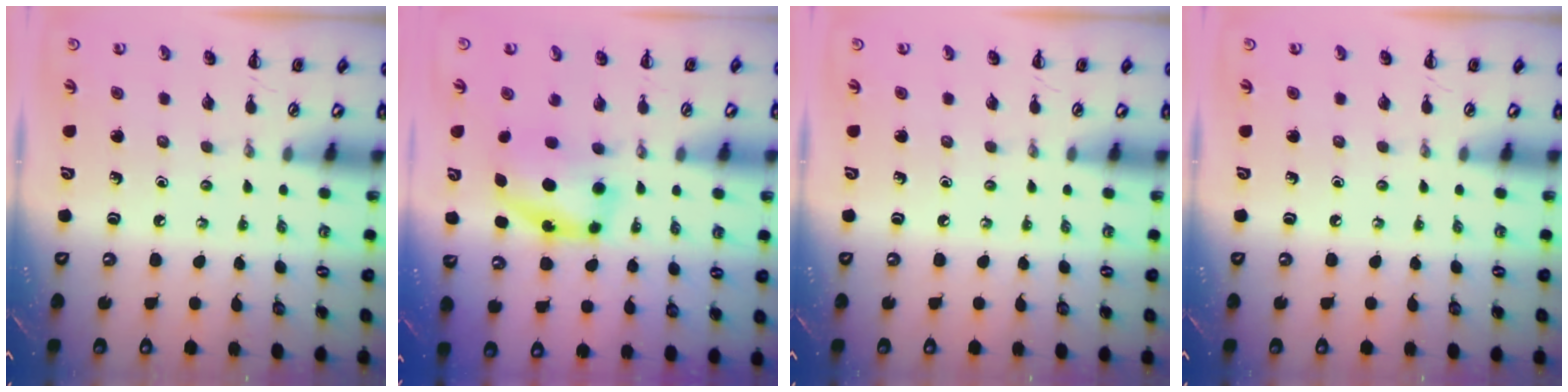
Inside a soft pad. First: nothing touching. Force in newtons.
{"total": 6.6, "press": 6.5, "slide": 1.0}
{"total": 0.0}
{"total": 0.0}